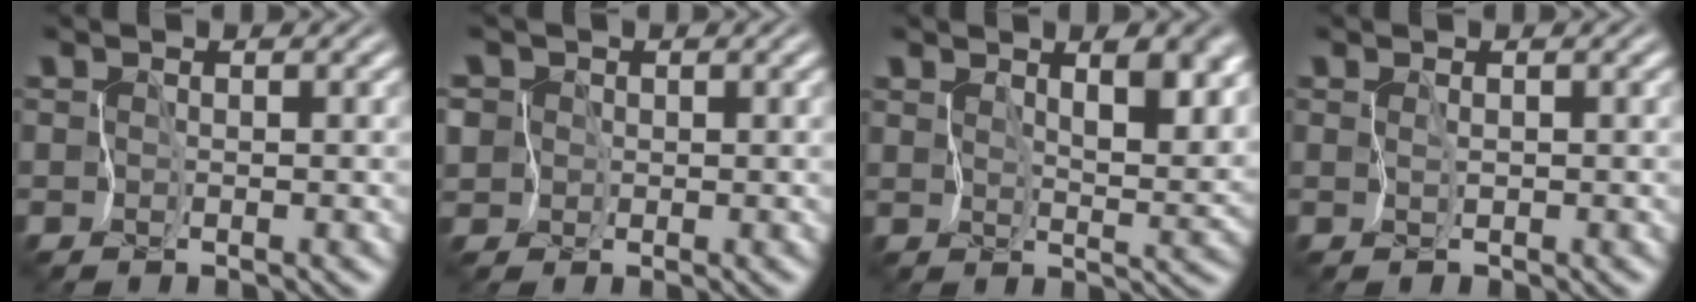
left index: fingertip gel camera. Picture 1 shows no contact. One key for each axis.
{"total": 2.7, "fx": 0.9, "fy": 2.5, "fz": 0.5, "tx": -0.021, "ty": 0.013, "tz": 0.010}
{"total": 5.8, "fx": 2.8, "fy": 2.6, "fz": 4.3, "tx": -0.060, "ty": -0.011, "tz": 0.045}
{"total": 0.0}